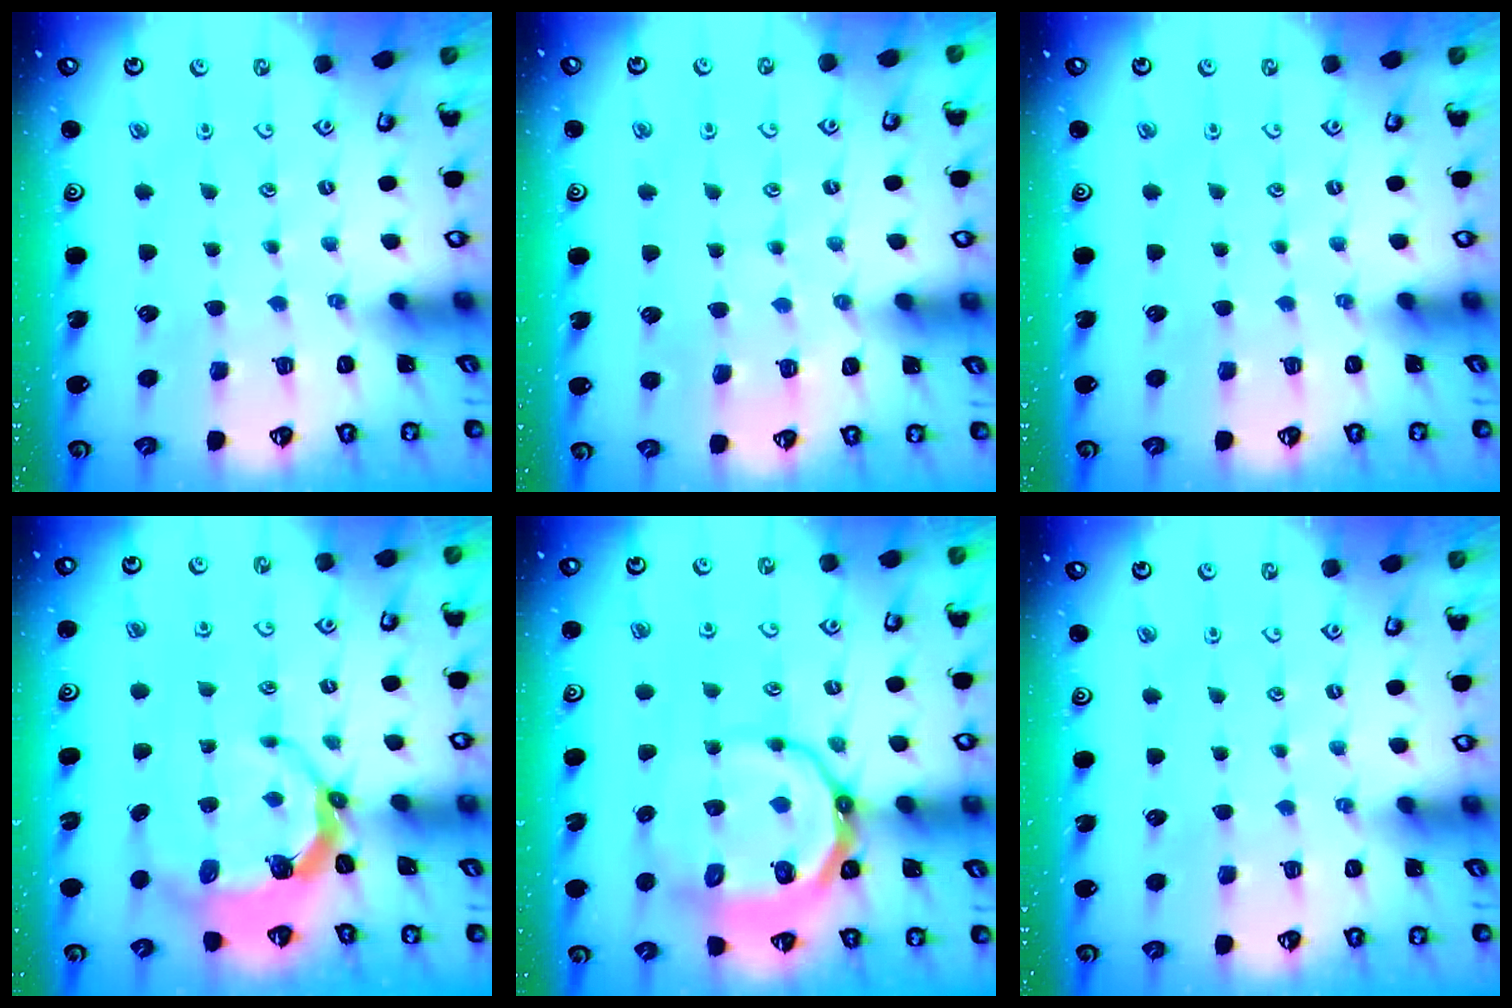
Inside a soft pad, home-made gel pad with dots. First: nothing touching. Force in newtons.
{"total": 4.0, "press": 3.9, "slide": 0.6}
{"total": 0.0}
{"total": 6.6, "press": 5.1, "slide": 4.2}
{"total": 14.6, "press": 14.2, "slide": 3.3}
{"total": 0.0}